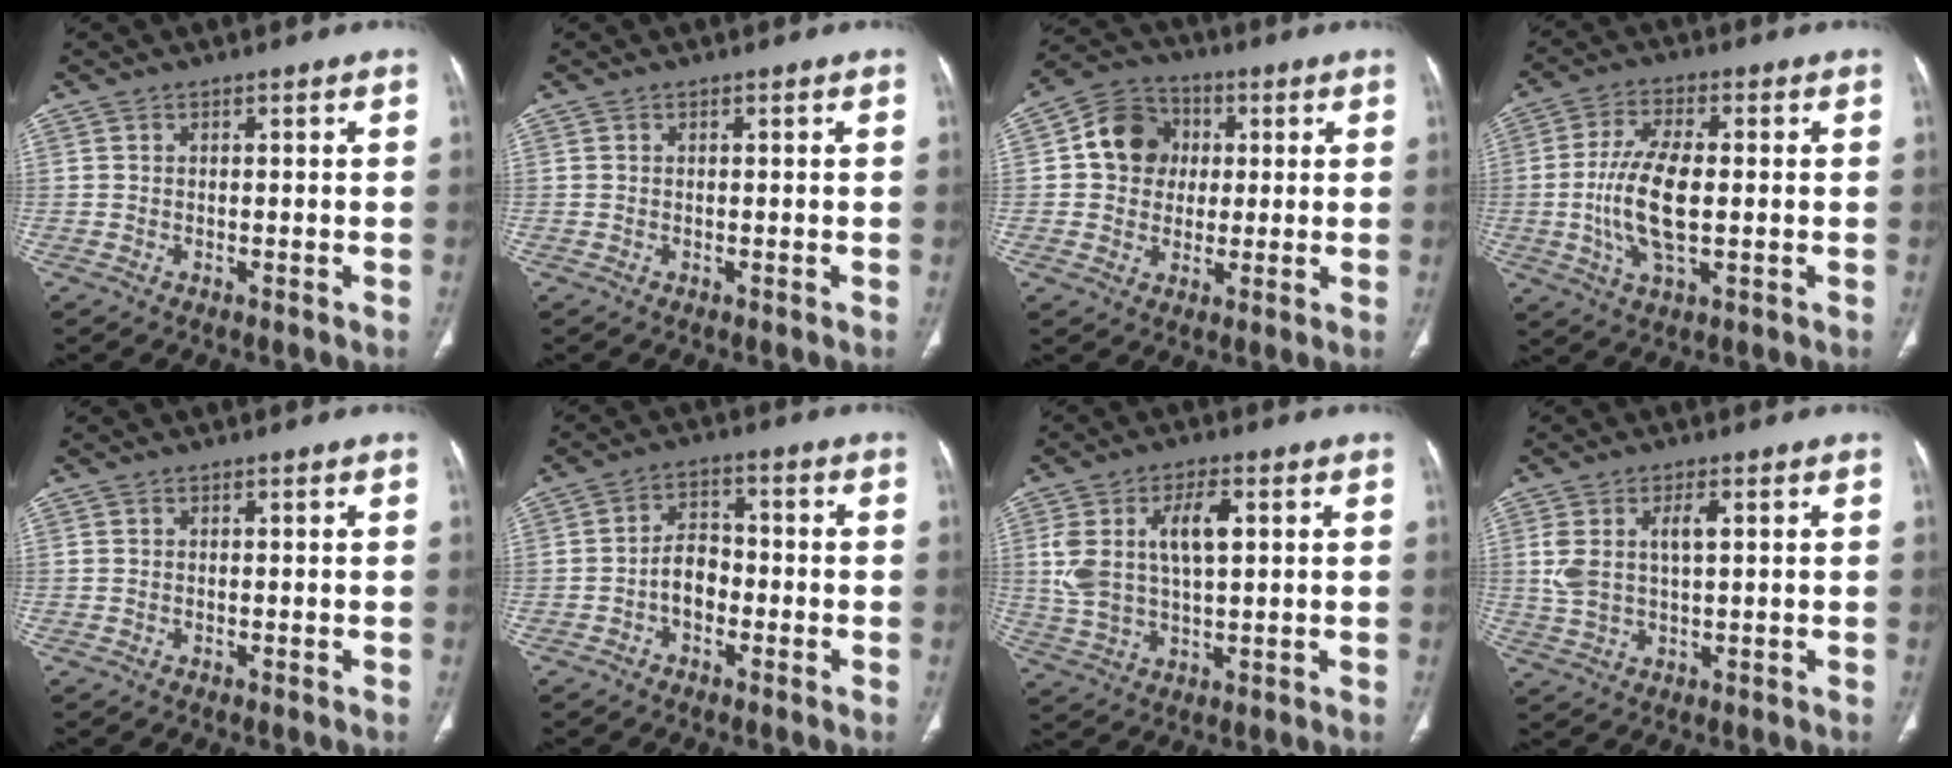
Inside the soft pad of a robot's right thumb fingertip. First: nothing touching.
{"total": 0.0}
{"total": 10.4, "force": [1.6, 9.1, 4.8], "torque": [-0.049, 0.011, 0.018]}
{"total": 11.7, "force": [-0.7, 5.0, 10.5], "torque": [-0.217, 0.002, -0.012]}
{"total": 0.0}
{"total": 5.5, "force": [-1.9, 3.8, 3.5], "torque": [-0.047, 0.026, -0.042]}
{"total": 11.4, "force": [2.6, 5.6, 9.6], "torque": [-0.188, 0.004, 0.055]}
{"total": 6.8, "force": [1.5, 3.1, 5.8], "torque": [-0.128, 0.005, 0.036]}